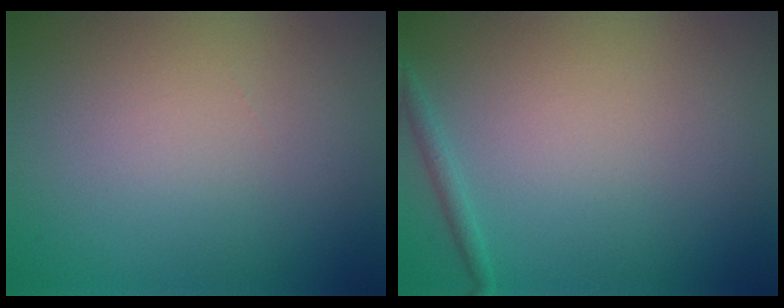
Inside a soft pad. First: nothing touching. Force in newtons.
{"total": 1.0, "press": 1.0, "slide": 0.0}